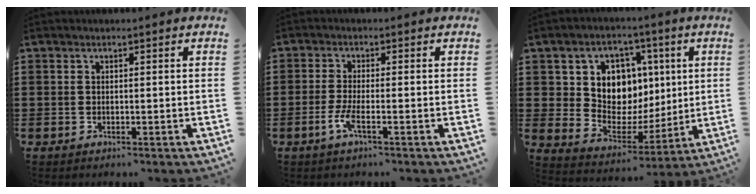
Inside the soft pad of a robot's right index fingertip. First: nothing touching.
{"total": 3.5, "force": [-1.7, 0.4, 3.0], "torque": [-0.072, -0.011, -0.036]}
{"total": 9.1, "force": [3.3, 7.7, 3.4], "torque": [-0.081, -0.020, 0.060]}